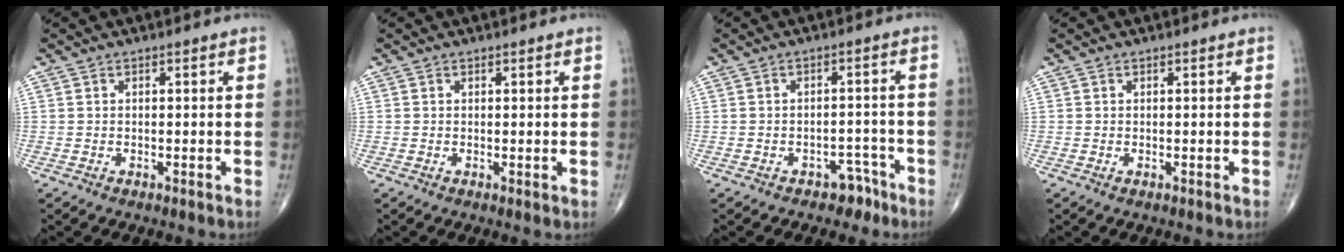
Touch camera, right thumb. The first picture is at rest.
{"total": 0.6, "force": [0.1, 0.2, 0.5], "torque": [-0.012, -0.004, 0.000]}
{"total": 4.1, "force": [-2.8, 2.7, 1.4], "torque": [0.001, 0.031, -0.035]}
{"total": 0.0}